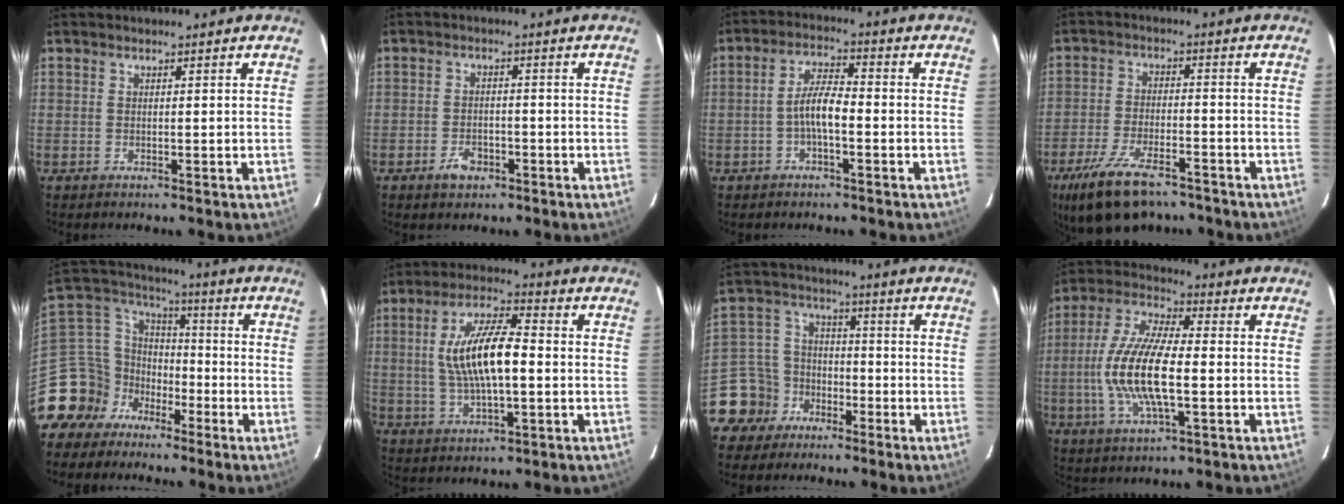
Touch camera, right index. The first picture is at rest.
{"total": 4.2, "force": [-2.5, 2.8, 2.0], "torque": [-0.044, 0.004, -0.036]}
{"total": 5.3, "force": [-1.8, 1.4, 4.7], "torque": [-0.097, 0.014, -0.035]}
{"total": 14.3, "force": [-10.3, 5.7, 8.1], "torque": [-0.182, -0.023, -0.178]}
{"total": 13.0, "force": [-8.5, 9.5, 2.8], "torque": [-0.079, 0.048, -0.161]}
{"total": 12.6, "force": [-0.1, 4.1, 11.9], "torque": [-0.229, 0.010, 0.002]}
{"total": 9.2, "force": [-5.9, 7.1, 0.8], "torque": [-0.036, 0.035, -0.112]}
{"total": 14.7, "force": [-2.2, 4.7, 13.8], "torque": [-0.285, -0.001, -0.044]}